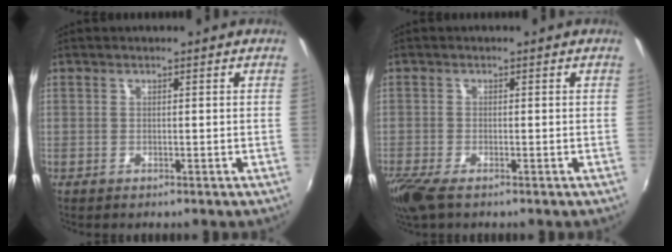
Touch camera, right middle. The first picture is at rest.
{"total": 5.0, "force": [-3.6, 1.1, 3.4], "torque": [-0.081, -0.023, -0.070]}